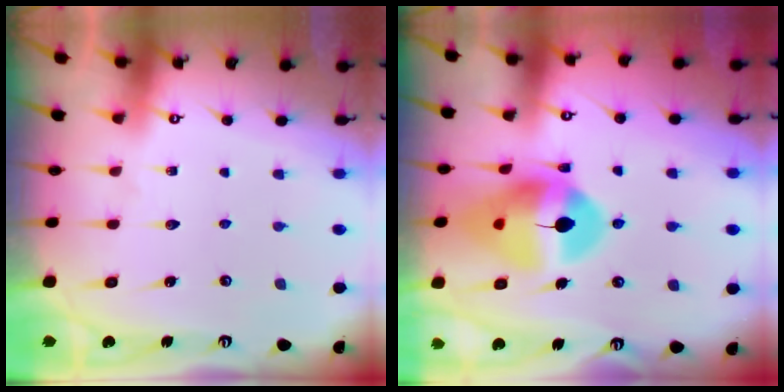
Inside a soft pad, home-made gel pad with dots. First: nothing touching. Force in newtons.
{"total": 15.4, "press": 15.3, "slide": 1.8}